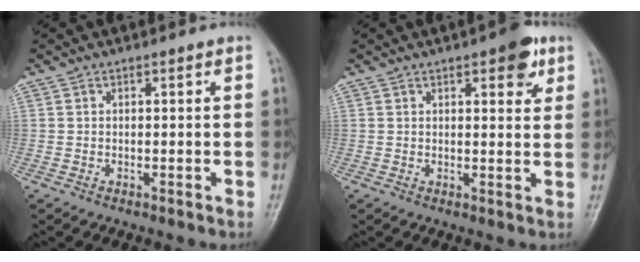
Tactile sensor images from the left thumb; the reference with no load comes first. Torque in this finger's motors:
{"motor_torque": [1.39, 0.87, 0.78, -1.00, 0.01]}